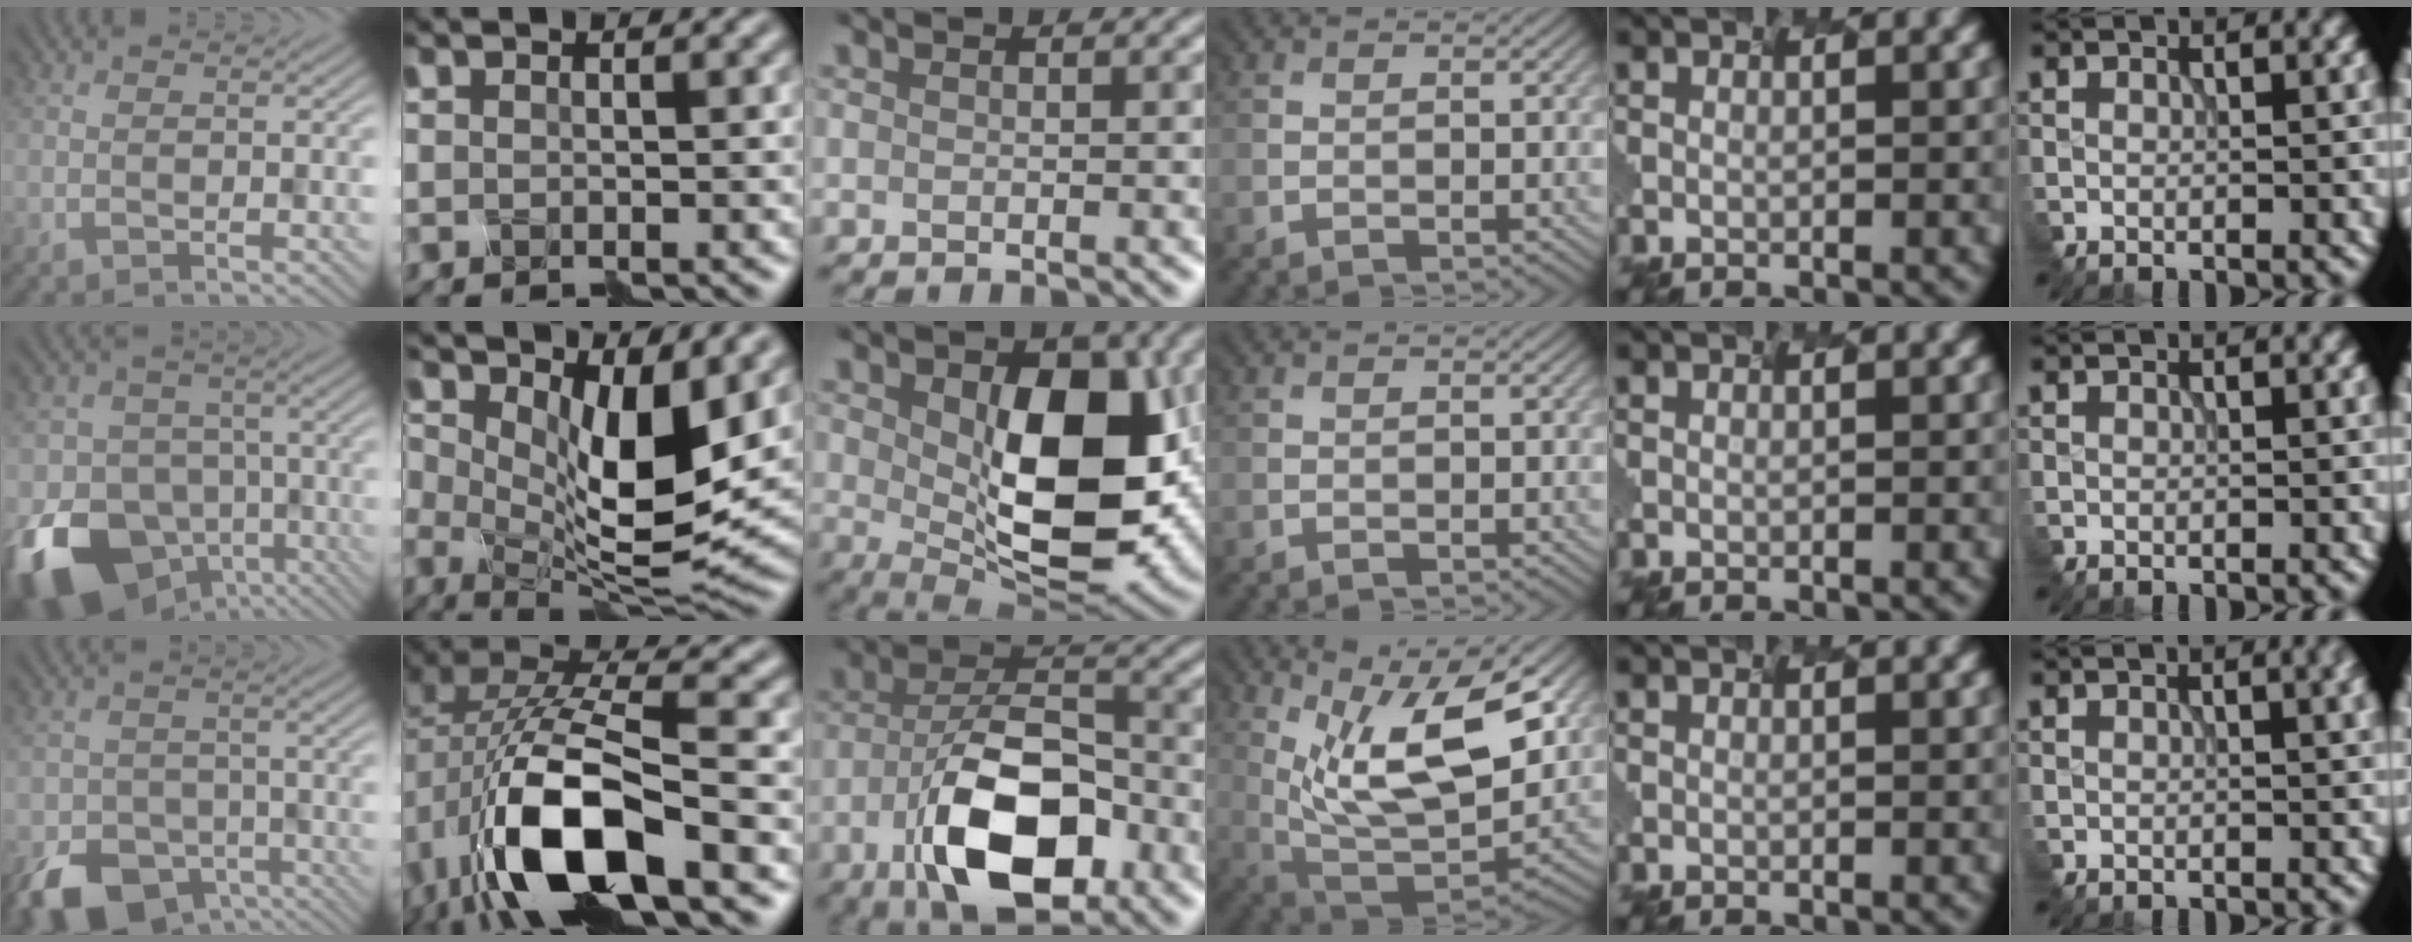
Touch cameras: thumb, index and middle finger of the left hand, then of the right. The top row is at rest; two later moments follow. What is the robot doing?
{"motion": "disassemble", "object": "markers"}